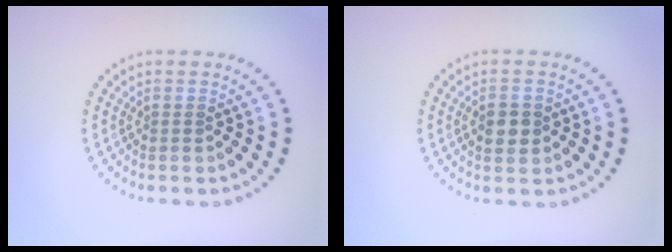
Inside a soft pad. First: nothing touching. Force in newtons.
{"total": 2.6, "press": 2.6, "slide": 0.0}